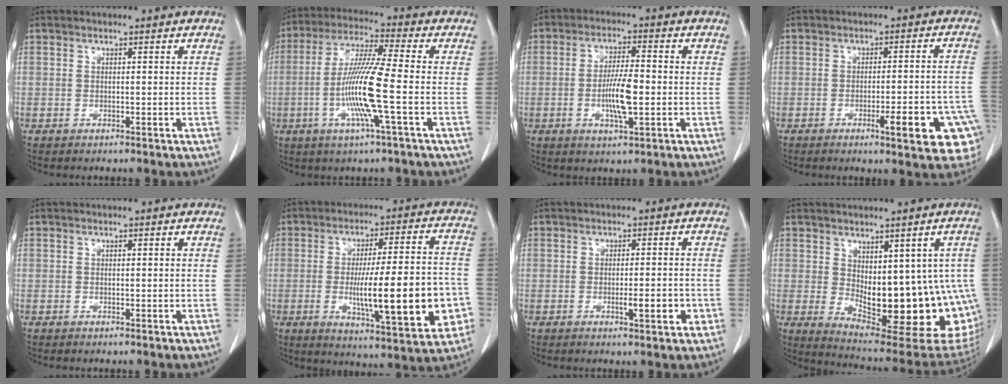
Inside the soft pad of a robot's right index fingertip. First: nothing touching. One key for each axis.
{"total": 11.7, "fx": -2.7, "fy": -0.7, "fz": 11.4, "tx": -0.228, "ty": -0.009, "tz": -0.061}
{"total": 6.9, "fx": -1.4, "fy": 1.2, "fz": 6.7, "tx": -0.127, "ty": -0.002, "tz": -0.025}
{"total": 11.0, "fx": -5.1, "fy": 1.8, "fz": 9.6, "tx": -0.068, "ty": 0.015, "tz": -0.058}
{"total": 0.0}
{"total": 18.5, "fx": -4.1, "fy": 3.0, "fz": 17.8, "tx": -0.245, "ty": 0.008, "tz": -0.048}
{"total": 3.6, "fx": -1.3, "fy": 0.7, "fz": 3.3, "tx": -0.050, "ty": -0.001, "tz": -0.017}
{"total": 19.6, "fx": -2.5, "fy": 8.5, "fz": 17.5, "tx": -0.166, "ty": -0.006, "tz": -0.007}